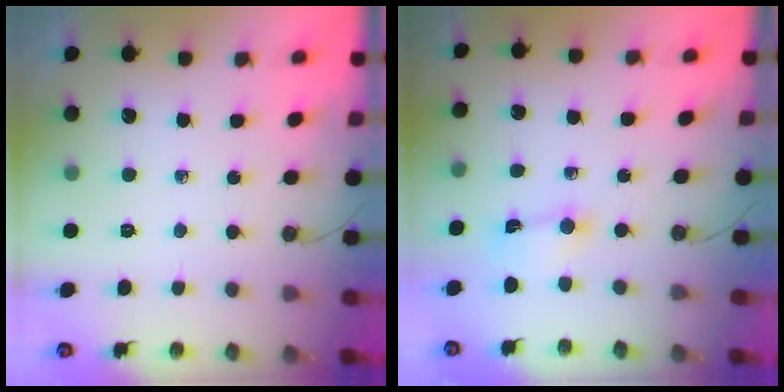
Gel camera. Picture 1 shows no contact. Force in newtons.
{"total": 1.8, "press": 1.7, "slide": 0.5}